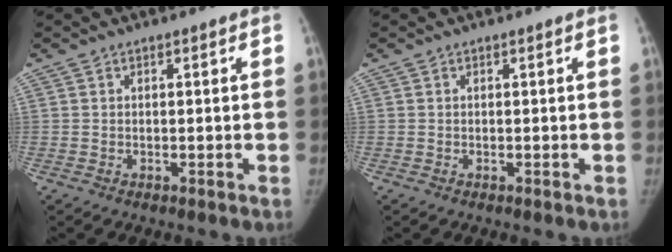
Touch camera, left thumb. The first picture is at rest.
{"total": 0.0}